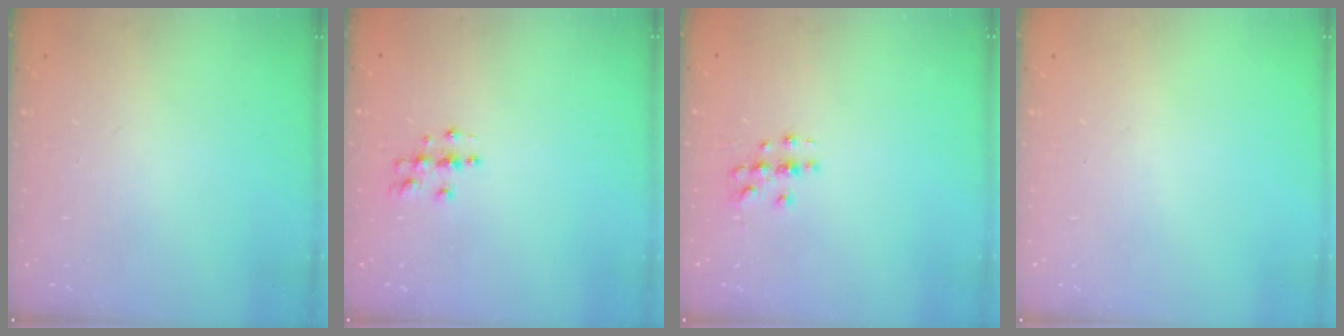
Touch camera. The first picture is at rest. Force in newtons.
{"total": 4.1, "press": 4.1, "slide": 0.5}
{"total": 3.9, "press": 3.8, "slide": 0.5}
{"total": 0.0}